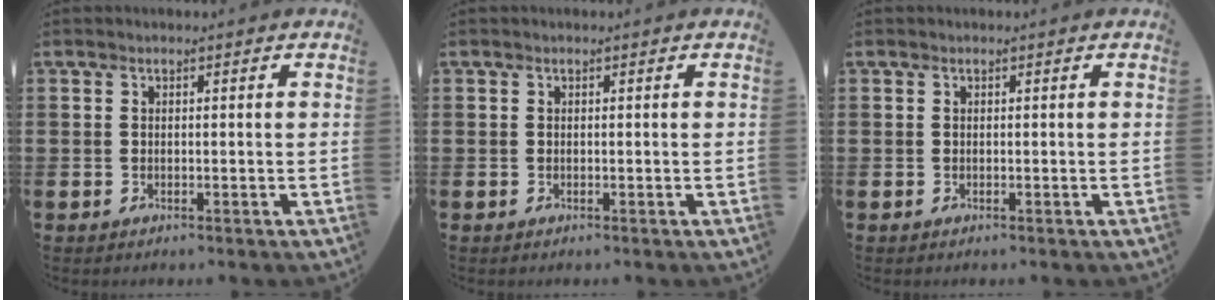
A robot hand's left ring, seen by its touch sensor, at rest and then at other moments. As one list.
[{"total": 0.0}, {"total": 0.0}]